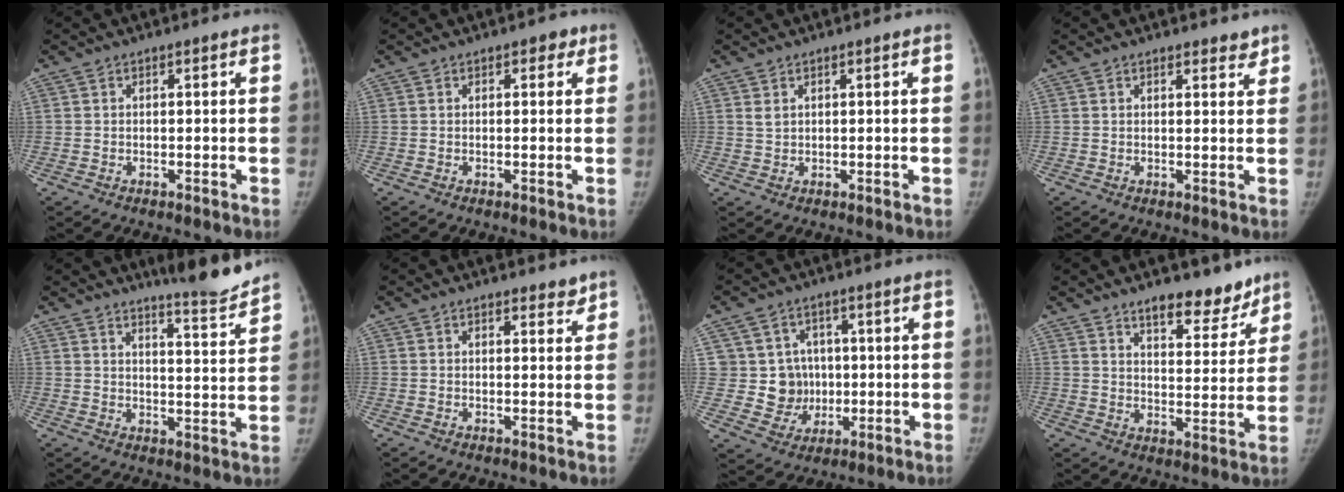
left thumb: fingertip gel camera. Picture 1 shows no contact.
{"total": 1.8, "force": [0.8, 1.1, 1.1], "torque": [0.002, 0.001, 0.005]}
{"total": 1.2, "force": [0.8, 0.6, 0.7], "torque": [-0.009, 0.000, 0.019]}
{"total": 2.8, "force": [2.4, 1.1, 0.9], "torque": [0.008, -0.011, 0.028]}
{"total": 8.7, "force": [8.1, 0.1, 3.1], "torque": [-0.037, -0.072, 0.115]}
{"total": 2.8, "force": [2.4, 1.1, 0.9], "torque": [0.008, -0.013, 0.030]}
{"total": 8.5, "force": [1.0, 8.3, 1.6], "torque": [0.018, 0.007, 0.025]}
{"total": 11.1, "force": [8.6, 4.4, 5.5], "torque": [-0.039, -0.061, 0.131]}